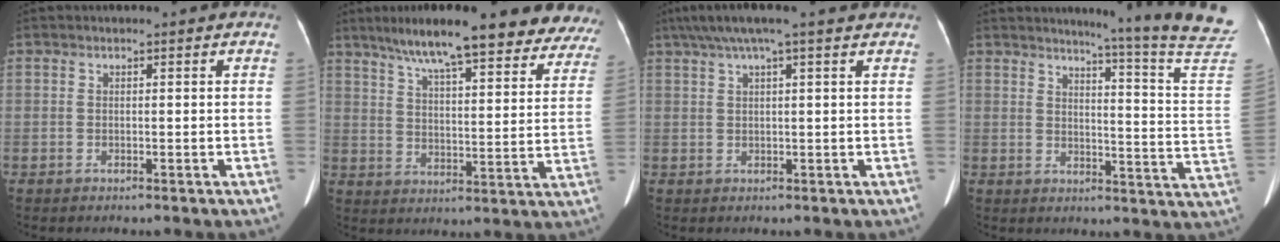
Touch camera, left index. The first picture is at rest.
{"total": 26.0, "force": [21.7, 4.7, 13.5], "torque": [-0.195, -0.005, 0.271]}
{"total": 10.1, "force": [8.0, 0.1, 6.1], "torque": [-0.106, 0.049, 0.109]}
{"total": 19.3, "force": [17.4, -3.3, 7.7], "torque": [-0.113, -0.134, 0.192]}